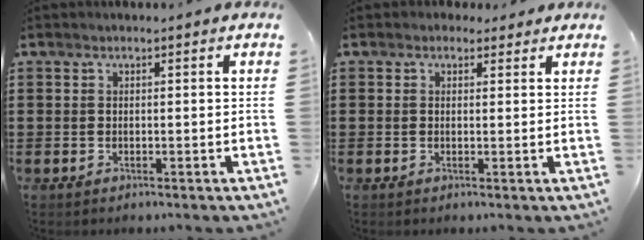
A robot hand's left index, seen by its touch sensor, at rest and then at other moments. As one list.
[{"total": 1.6, "force": [1.1, 1.1, 0.2], "torque": [-0.001, 0.005, 0.020]}]